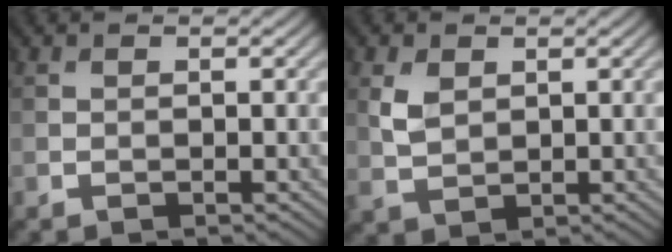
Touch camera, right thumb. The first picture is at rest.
{"total": 3.3, "force": [1.2, 2.2, 2.1], "torque": [-0.055, -0.002, 0.026]}